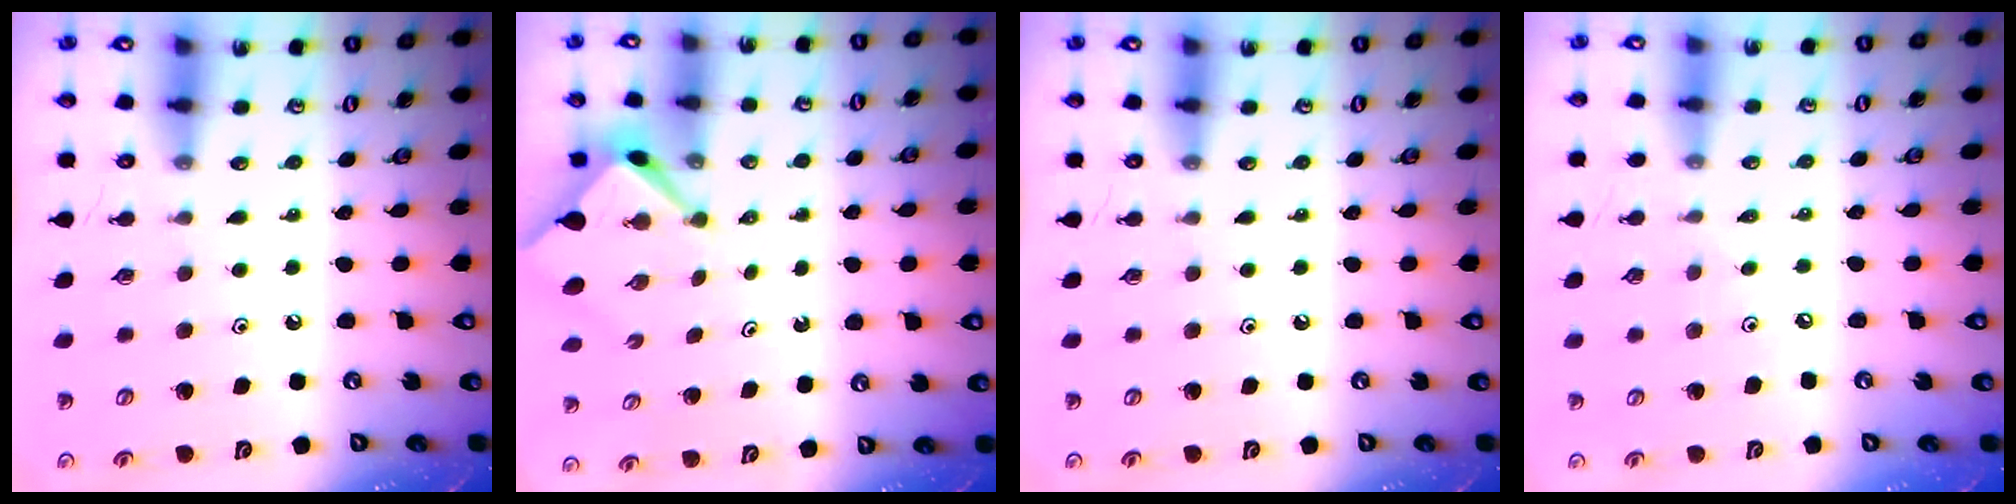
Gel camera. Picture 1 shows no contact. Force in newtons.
{"total": 3.0, "press": 3.0, "slide": 0.3}
{"total": 0.0}
{"total": 1.7, "press": 1.7, "slide": 0.4}